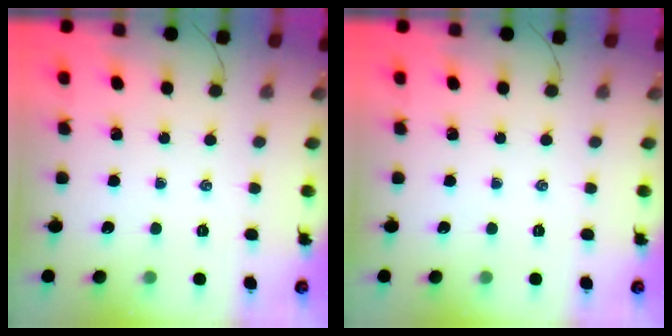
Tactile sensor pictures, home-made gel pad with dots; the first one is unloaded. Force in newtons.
{"total": 0.0}